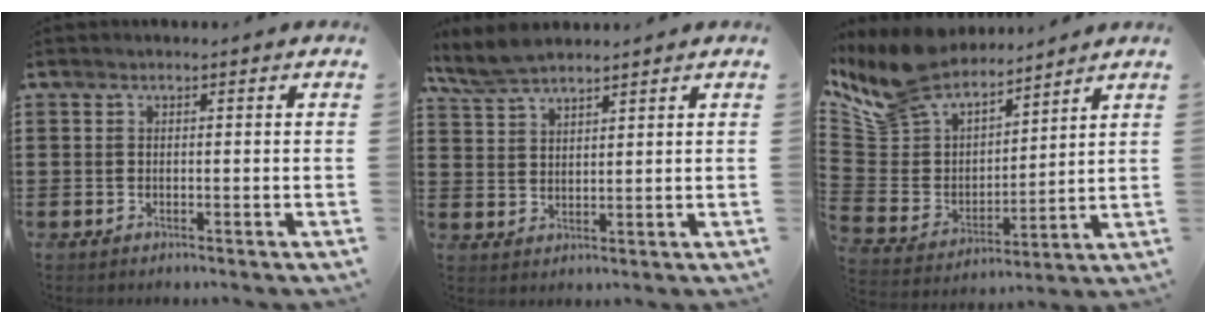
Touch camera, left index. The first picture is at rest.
{"total": 4.9, "force": [4.4, 1.1, 2.0], "torque": [-0.053, -0.003, 0.082]}
{"total": 10.4, "force": [9.6, 3.8, 1.3], "torque": [-0.084, -0.066, 0.178]}